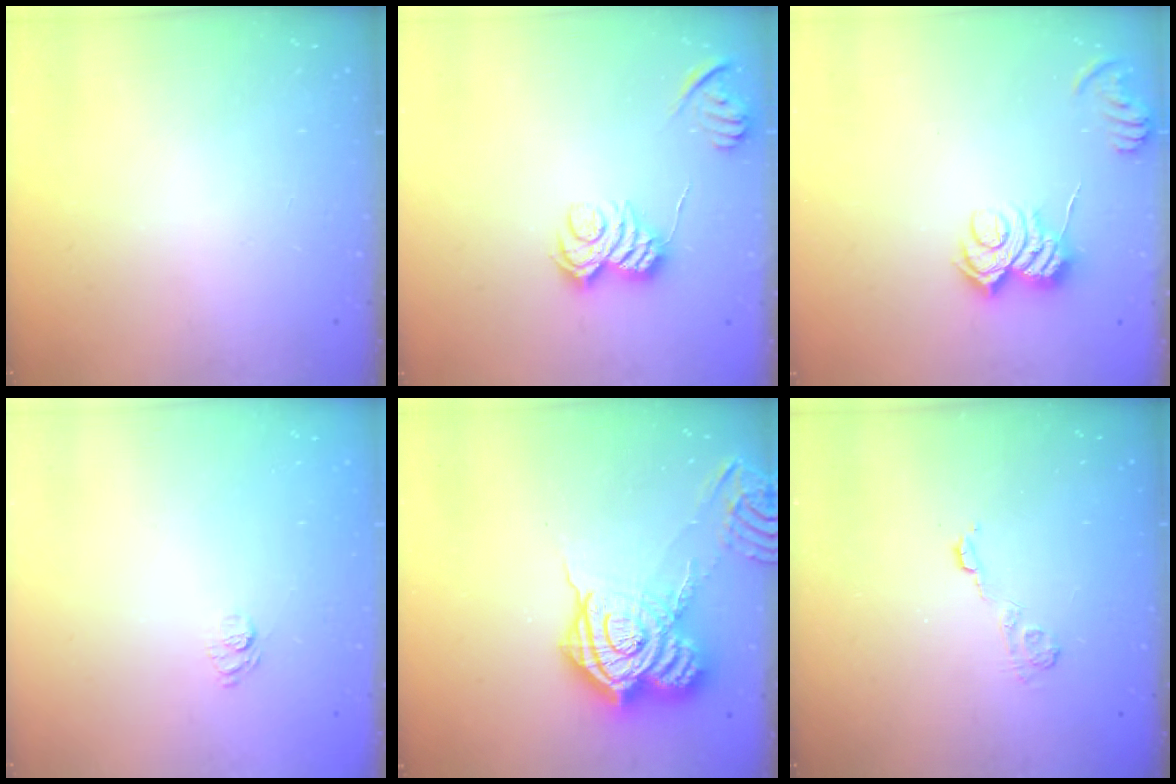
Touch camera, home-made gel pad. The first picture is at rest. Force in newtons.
{"total": 8.5, "press": 8.5, "slide": 0.6}
{"total": 8.3, "press": 8.2, "slide": 0.8}
{"total": 6.6, "press": 6.5, "slide": 1.4}
{"total": 18.8, "press": 18.7, "slide": 1.5}
{"total": 3.6, "press": 3.4, "slide": 1.2}